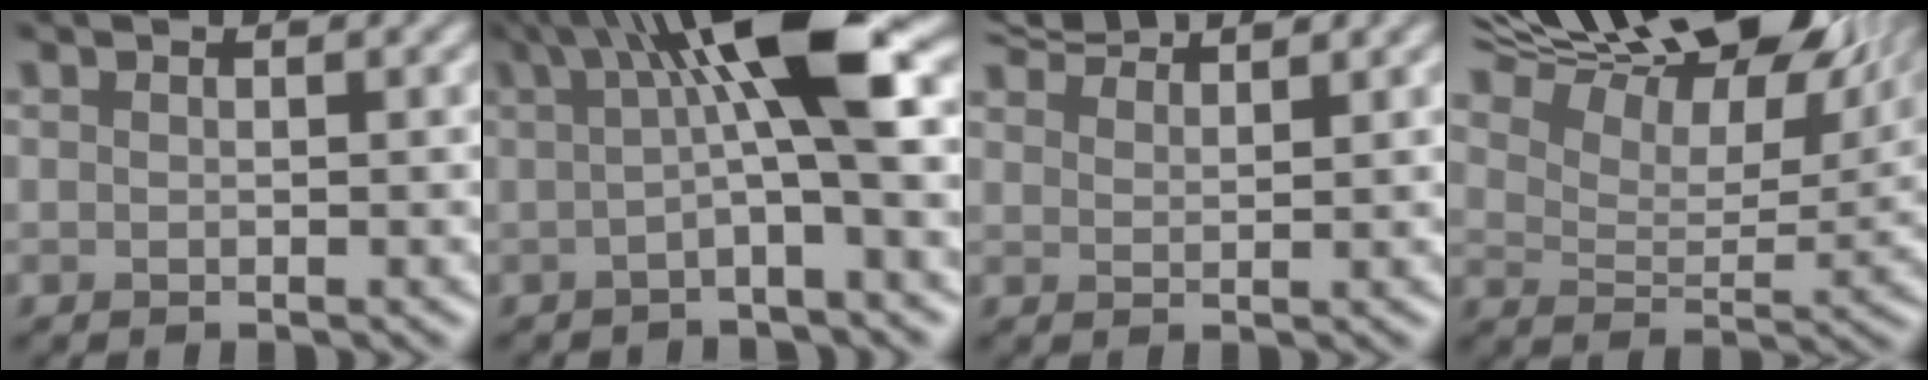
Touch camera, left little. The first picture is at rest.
{"total": 7.2, "force": [1.0, 1.0, 7.1], "torque": [-0.105, 0.007, 0.021]}
{"total": 3.2, "force": [3.2, -0.1, 0.0], "torque": [0.002, 0.002, 0.069]}
{"total": 16.8, "force": [12.7, 6.5, 8.9], "torque": [-0.175, 0.055, 0.191]}